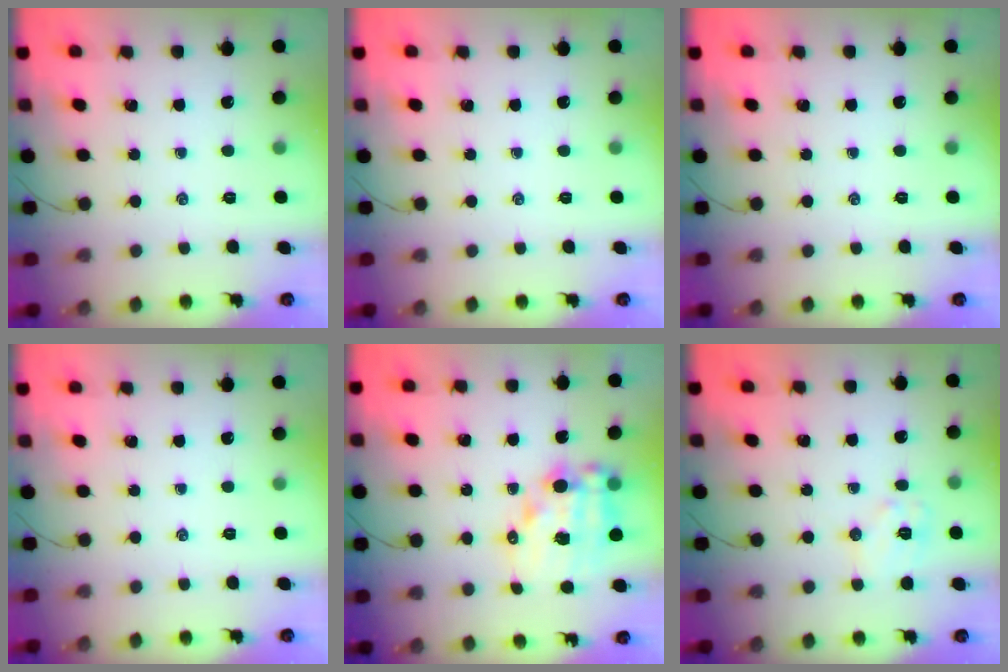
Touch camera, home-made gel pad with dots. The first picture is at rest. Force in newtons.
{"total": 0.0}
{"total": 0.0}
{"total": 0.0}
{"total": 13.9, "press": 13.5, "slide": 3.0}
{"total": 8.4, "press": 8.3, "slide": 0.7}